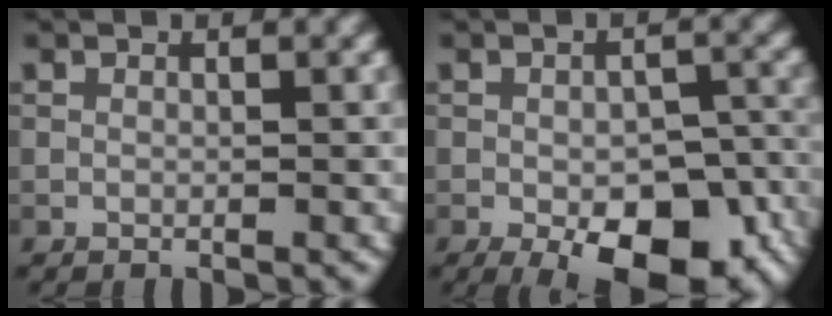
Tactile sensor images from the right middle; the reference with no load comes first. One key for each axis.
{"total": 11.2, "fx": -5.3, "fy": 5.2, "fz": 8.4, "tx": -0.118, "ty": -0.021, "tz": -0.062}